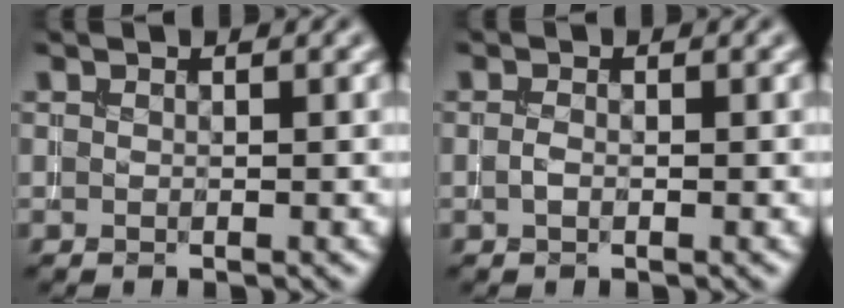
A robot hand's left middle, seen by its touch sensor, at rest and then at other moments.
{"total": 0.9, "force": [-0.3, 0.4, 0.7], "torque": [-0.019, -0.001, -0.008]}